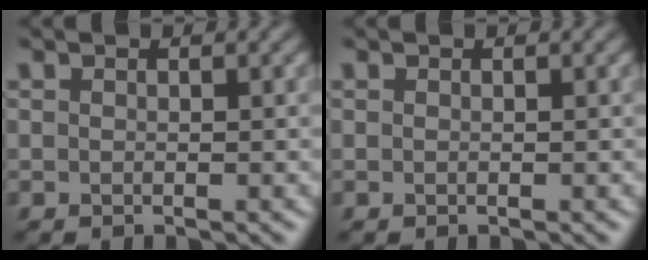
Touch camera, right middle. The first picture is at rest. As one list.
[{"total": 0.0}]